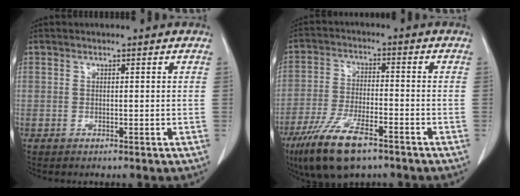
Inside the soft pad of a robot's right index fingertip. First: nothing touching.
{"total": 11.6, "force": [-7.6, 3.2, 8.1], "torque": [-0.160, -0.020, -0.134]}